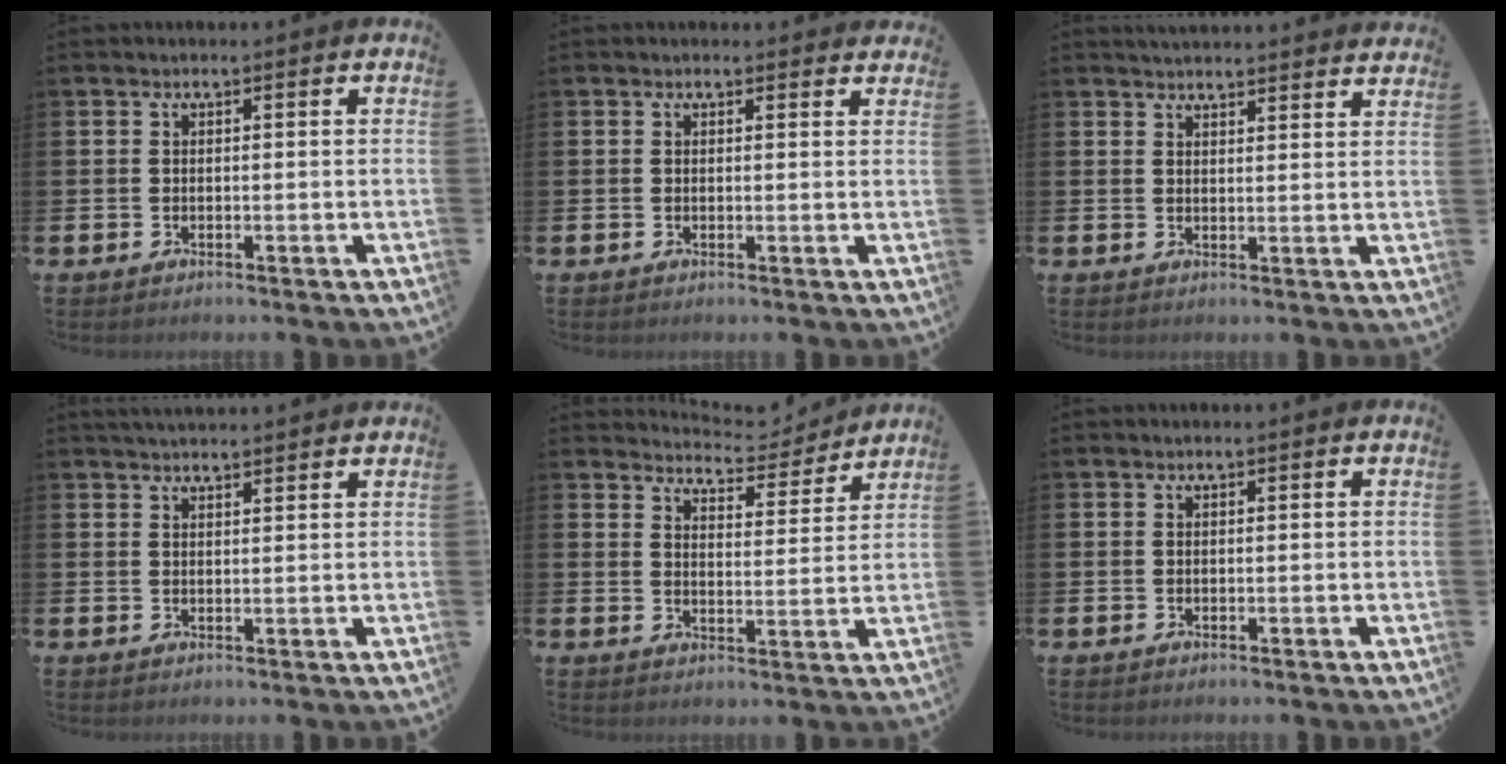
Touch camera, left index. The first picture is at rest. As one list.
[{"total": 0.8, "force": [0.8, 0.2, 0.0], "torque": [0.013, -0.003, 0.011]}, {"total": 3.5, "force": [3.5, 0.1, 0.0], "torque": [0.000, -0.022, 0.063]}, {"total": 2.6, "force": [2.5, 0.1, 0.2], "torque": [-0.002, -0.011, 0.045]}, {"total": 5.0, "force": [4.9, 0.8, 0.2], "torque": [-0.010, -0.041, 0.081]}, {"total": 0.0}]